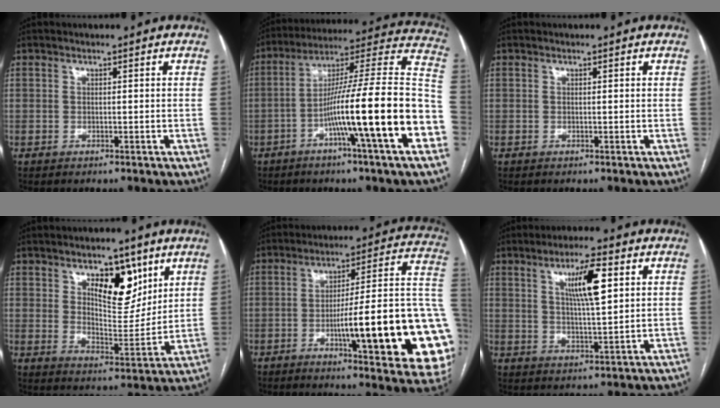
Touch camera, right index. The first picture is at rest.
{"total": 22.6, "force": [-7.2, -0.6, 21.4], "torque": [-0.282, 0.007, -0.123]}
{"total": 0.0}
{"total": 10.1, "force": [5.3, 4.4, 7.4], "torque": [-0.112, -0.004, 0.092]}
{"total": 26.7, "force": [-5.9, 3.1, 25.9], "torque": [-0.245, 0.005, -0.079]}
{"total": 8.3, "force": [3.1, 1.0, 7.6], "torque": [-0.134, 0.003, 0.054]}